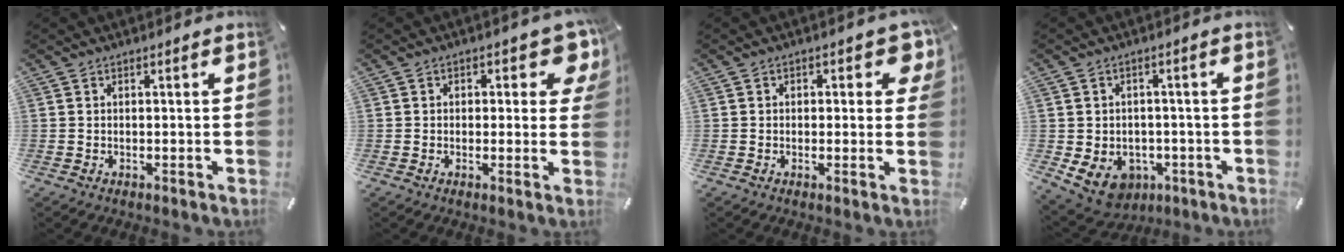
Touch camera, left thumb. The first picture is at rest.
{"total": 6.0, "force": [2.3, 3.5, 4.3], "torque": [-0.038, -0.009, 0.032]}
{"total": 4.5, "force": [1.3, 2.7, 3.4], "torque": [-0.028, -0.003, 0.014]}
{"total": 8.2, "force": [-2.9, 6.8, 3.5], "torque": [-0.076, 0.007, -0.052]}